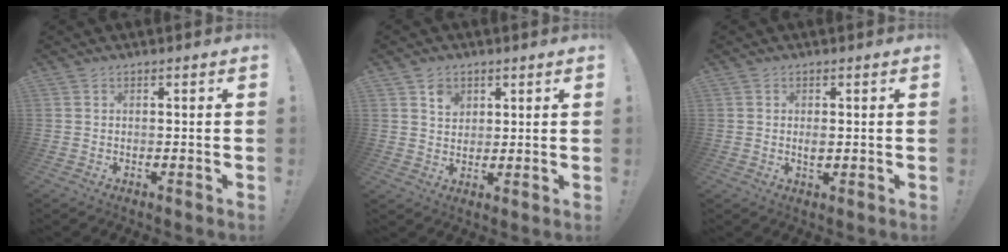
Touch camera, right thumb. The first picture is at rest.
{"total": 4.6, "force": [2.6, 3.6, 1.4], "torque": [-0.005, -0.016, 0.042]}
{"total": 1.6, "force": [0.2, 1.0, 1.2], "torque": [-0.009, -0.004, 0.000]}